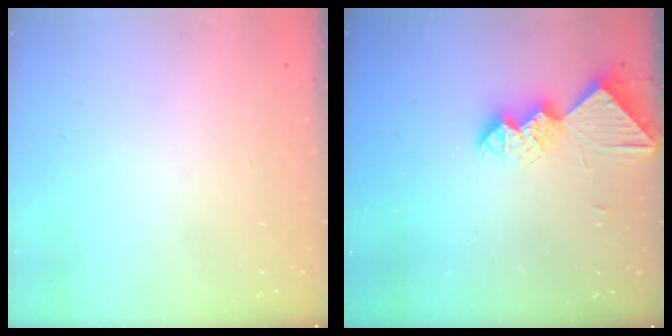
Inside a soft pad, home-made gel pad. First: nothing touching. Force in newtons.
{"total": 10.6, "press": 10.6, "slide": 0.8}